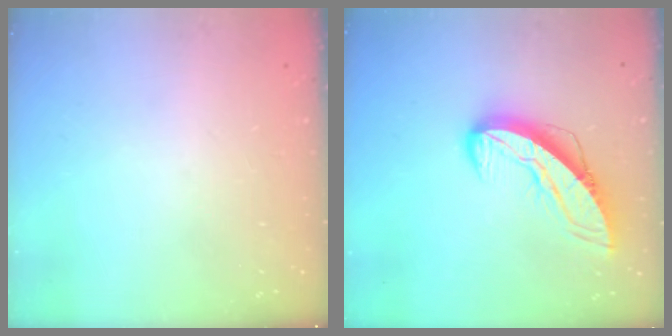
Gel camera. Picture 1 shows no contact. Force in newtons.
{"total": 11.0, "press": 11.0, "slide": 1.2}